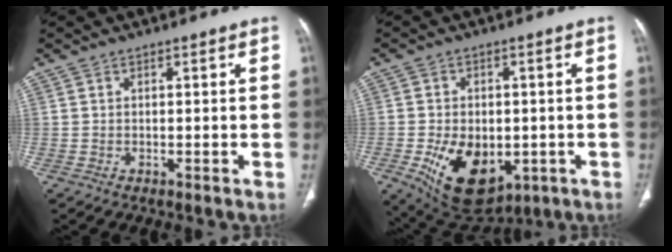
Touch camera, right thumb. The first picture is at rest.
{"total": 14.7, "force": [-4.1, 9.3, 10.7], "torque": [-0.155, -0.005, -0.041]}